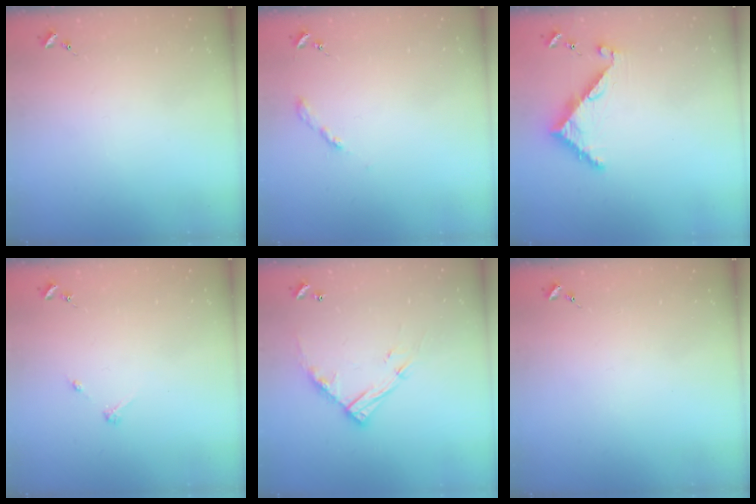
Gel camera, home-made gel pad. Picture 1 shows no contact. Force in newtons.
{"total": 2.6, "press": 2.6, "slide": 0.3}
{"total": 6.9, "press": 6.9, "slide": 0.5}
{"total": 2.6, "press": 2.6, "slide": 0.3}
{"total": 13.1, "press": 13.1, "slide": 1.2}
{"total": 0.0}